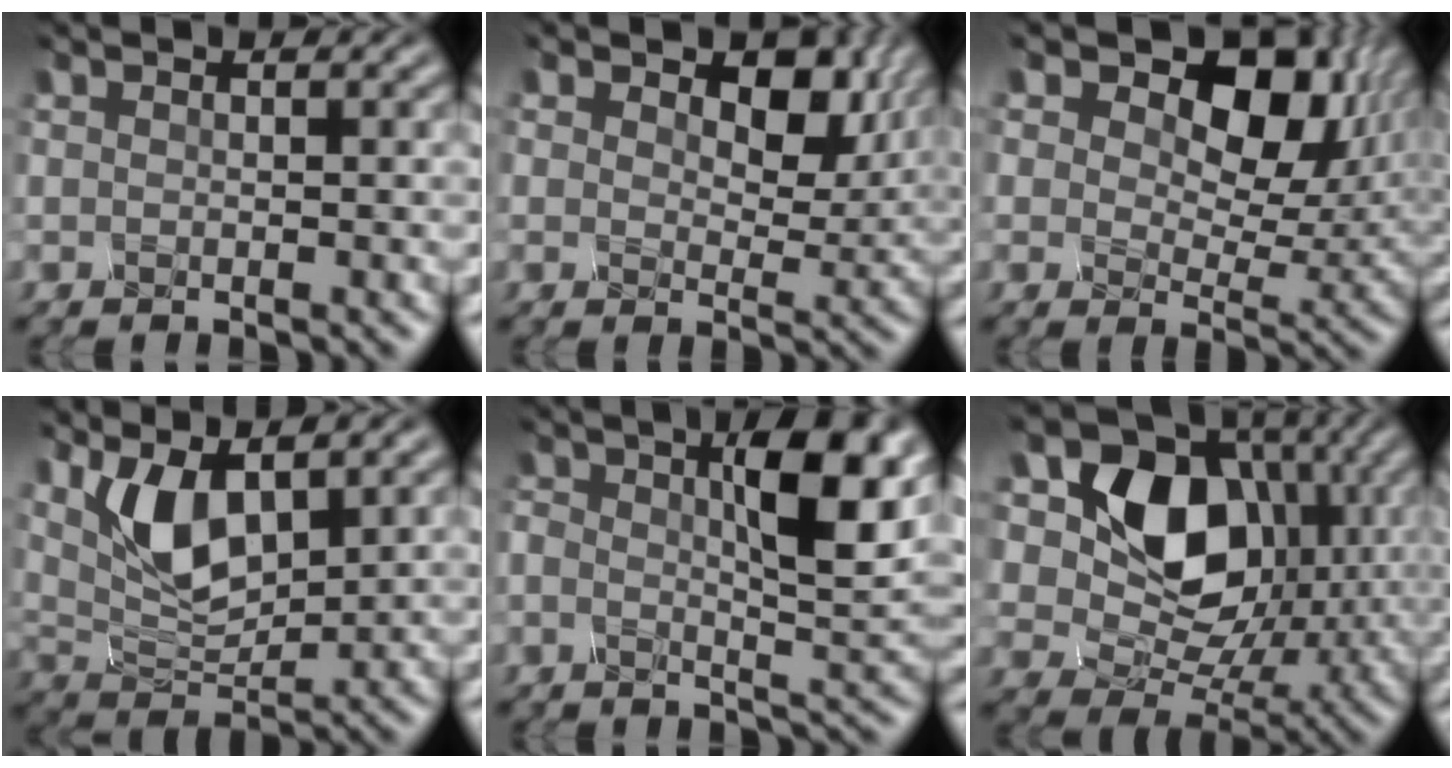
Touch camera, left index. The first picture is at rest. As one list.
[{"total": 6.0, "force": [2.7, 3.9, 3.7], "torque": [-0.061, -0.005, 0.039]}, {"total": 11.0, "force": [4.0, 7.1, 7.4], "torque": [-0.103, 0.000, 0.062]}, {"total": 5.8, "force": [2.0, 2.7, 4.7], "torque": [-0.095, -0.008, 0.039]}, {"total": 7.4, "force": [1.3, 2.3, 6.9], "torque": [-0.104, 0.004, 0.016]}, {"total": 11.5, "force": [2.1, 8.6, 7.3], "torque": [-0.114, 0.004, 0.025]}]